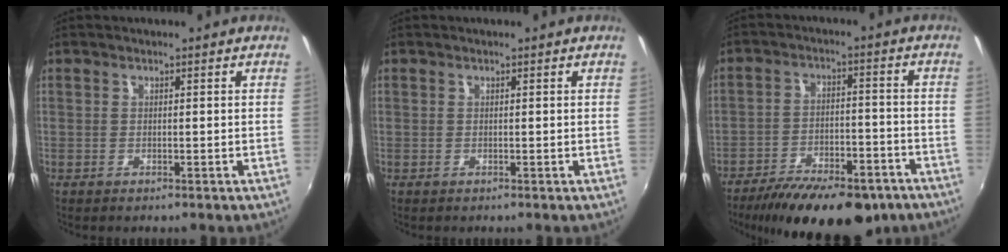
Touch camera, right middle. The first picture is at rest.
{"total": 0.0}
{"total": 20.3, "force": [-14.9, 7.5, 11.6], "torque": [-0.210, -0.030, -0.209]}